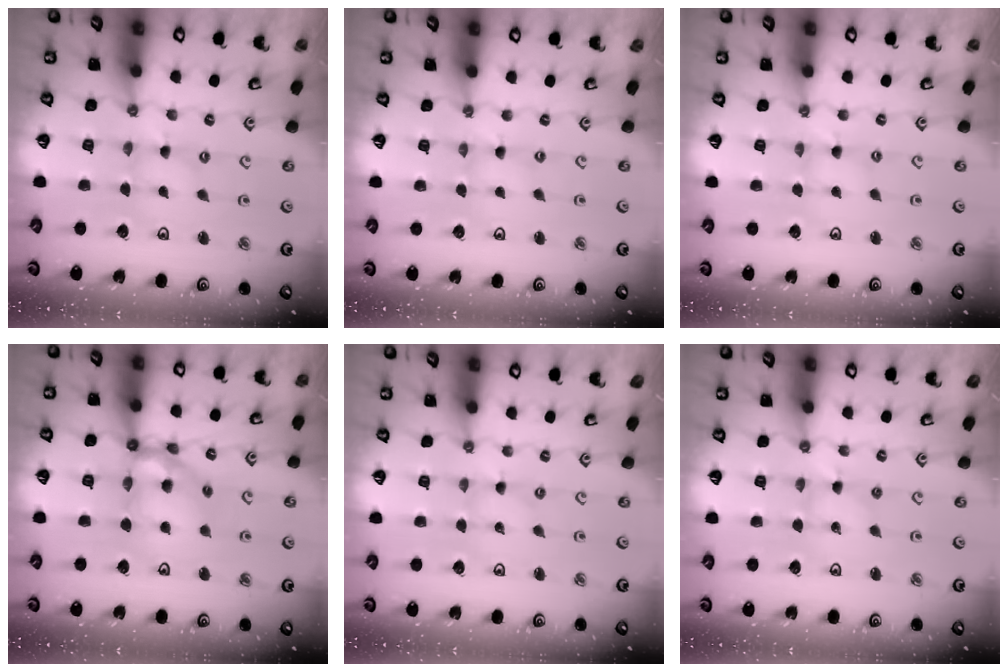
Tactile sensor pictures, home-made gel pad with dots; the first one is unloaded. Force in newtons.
{"total": 0.0}
{"total": 0.9, "press": 0.9, "slide": 0.2}
{"total": 12.5, "press": 12.4, "slide": 1.9}
{"total": 0.0}
{"total": 1.8, "press": 1.8, "slide": 0.2}